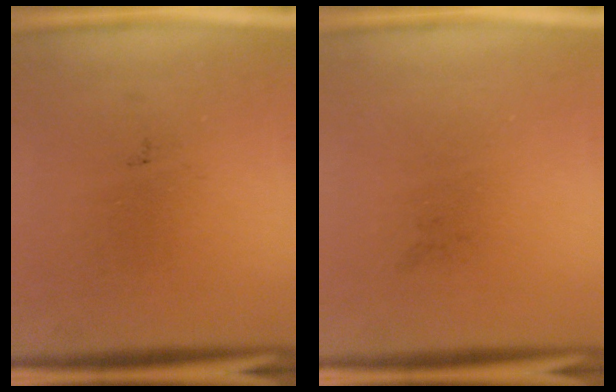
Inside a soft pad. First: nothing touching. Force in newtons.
{"total": 0.0}